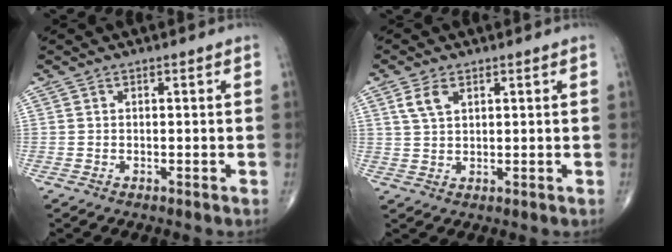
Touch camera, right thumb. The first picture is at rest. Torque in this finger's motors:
{"motor_torque": [0.13, 0.17, 0.46, 0.23, 0.12]}